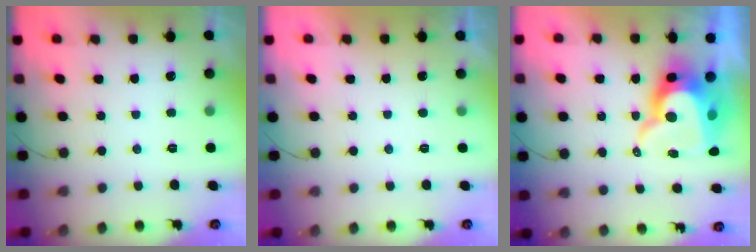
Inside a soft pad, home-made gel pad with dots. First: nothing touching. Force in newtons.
{"total": 1.2, "press": 1.1, "slide": 0.3}
{"total": 15.4, "press": 15.3, "slide": 1.4}